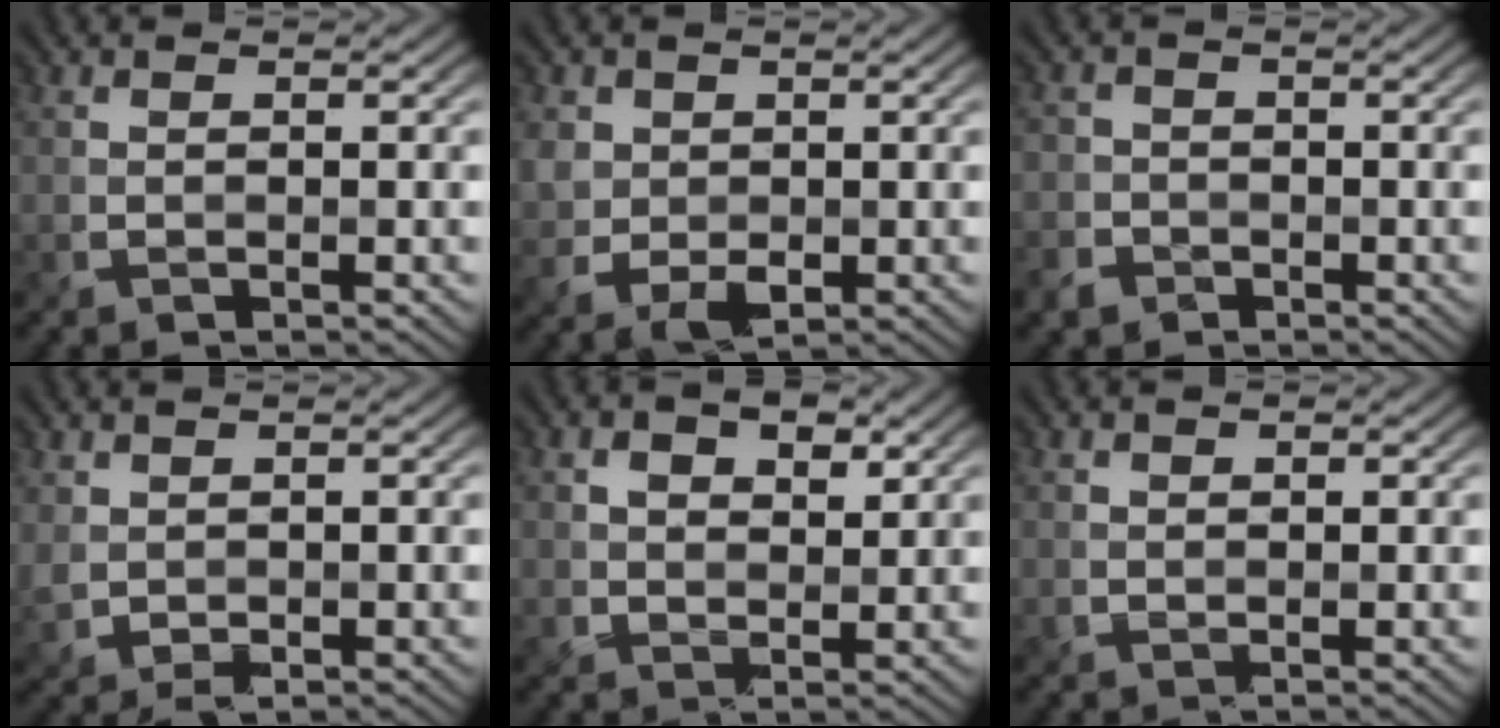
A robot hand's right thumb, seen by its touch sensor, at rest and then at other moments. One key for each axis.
{"total": 4.0, "fx": 0.5, "fy": 3.4, "fz": 2.0, "tx": -0.059, "ty": -0.011, "tz": 0.006}
{"total": 3.5, "fx": -2.0, "fy": 2.9, "fz": -0.1, "tx": 0.014, "ty": -0.002, "tz": -0.059}
{"total": 2.3, "fx": 0.4, "fy": 1.8, "fz": 1.4, "tx": -0.043, "ty": -0.008, "tz": 0.009}
{"total": 4.1, "fx": 1.9, "fy": 2.6, "fz": 2.6, "tx": -0.045, "ty": -0.001, "tz": 0.028}
{"total": 0.8, "fx": 0.4, "fy": 0.6, "fz": 0.3, "tx": -0.007, "ty": -0.001, "tz": 0.006}